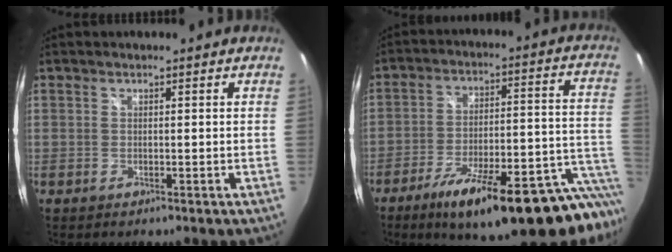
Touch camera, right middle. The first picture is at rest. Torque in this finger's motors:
{"motor_torque": [1.10, -1.04, 0.39, 0.16]}